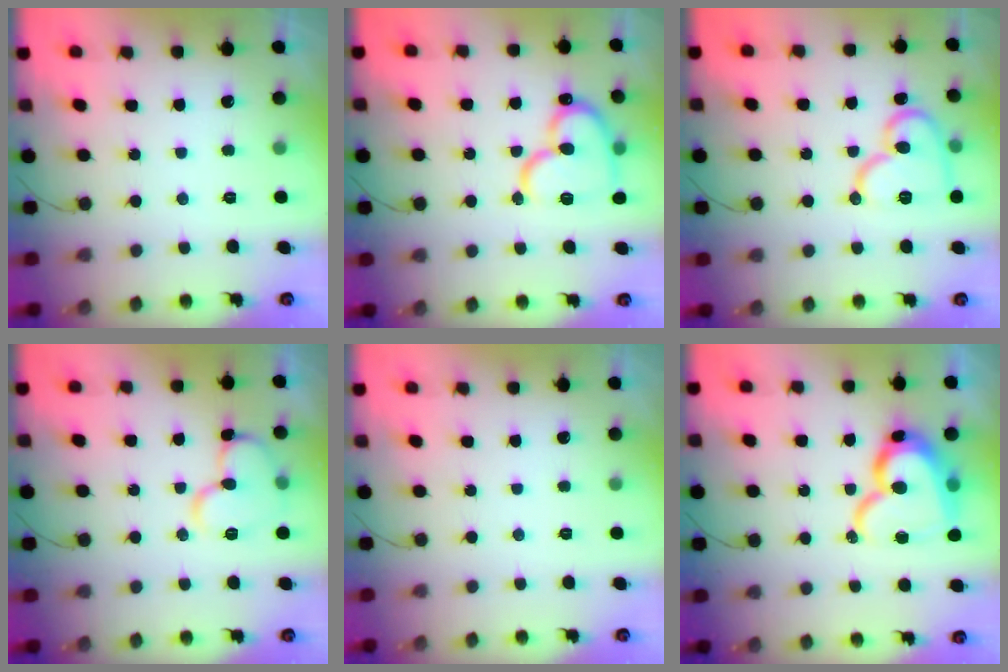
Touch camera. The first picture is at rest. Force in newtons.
{"total": 17.3, "press": 17.1, "slide": 2.2}
{"total": 14.0, "press": 13.9, "slide": 1.7}
{"total": 11.3, "press": 11.2, "slide": 1.2}
{"total": 0.0}
{"total": 17.5, "press": 17.4, "slide": 1.5}